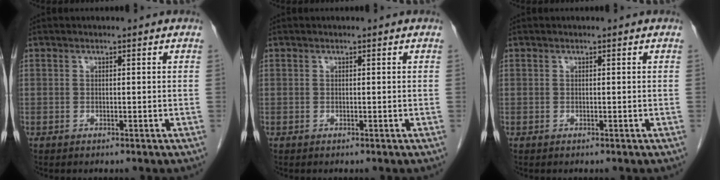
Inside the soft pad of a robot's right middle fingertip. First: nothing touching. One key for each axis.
{"total": 0.0}
{"total": 0.0}